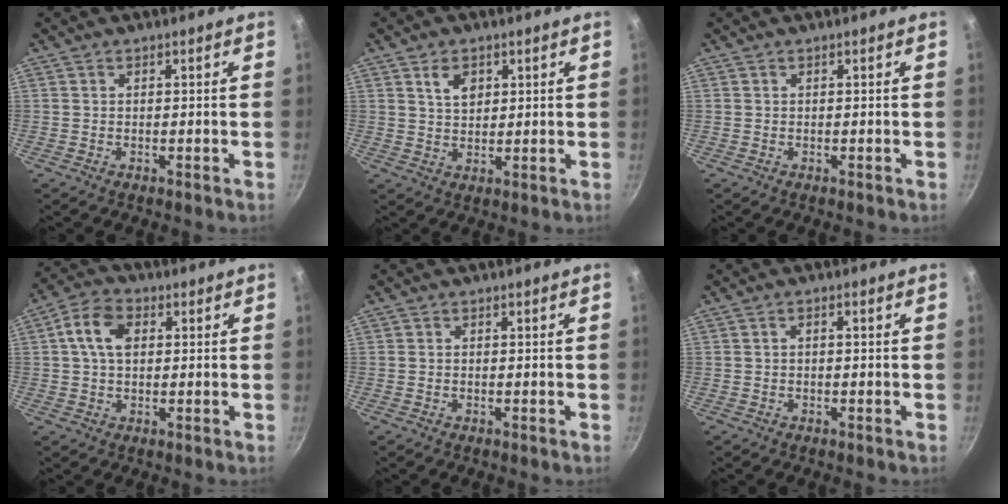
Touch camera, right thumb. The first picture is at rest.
{"total": 4.6, "force": [2.1, 3.1, 2.7], "torque": [-0.030, -0.010, 0.037]}
{"total": 0.0}
{"total": 7.5, "force": [1.6, 5.2, 5.2], "torque": [-0.084, 0.013, 0.019]}
{"total": 0.0}
{"total": 1.2, "force": [-0.1, 0.6, 1.0], "torque": [-0.027, 0.010, -0.001]}